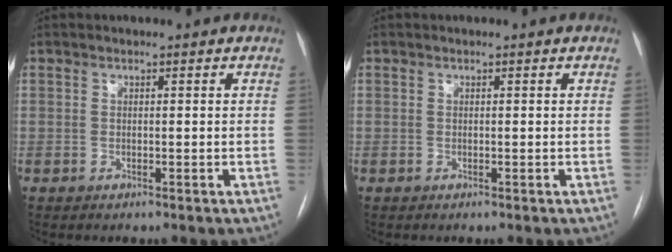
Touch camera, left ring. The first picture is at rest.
{"total": 0.0}